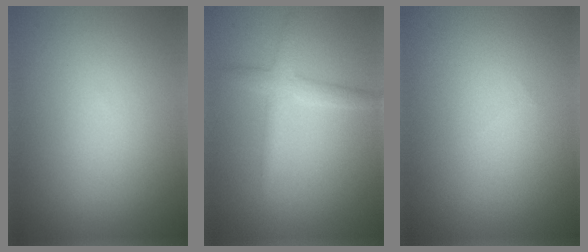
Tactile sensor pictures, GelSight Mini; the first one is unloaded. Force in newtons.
{"total": 2.4, "press": 2.4, "slide": 0.1}
{"total": 0.0}